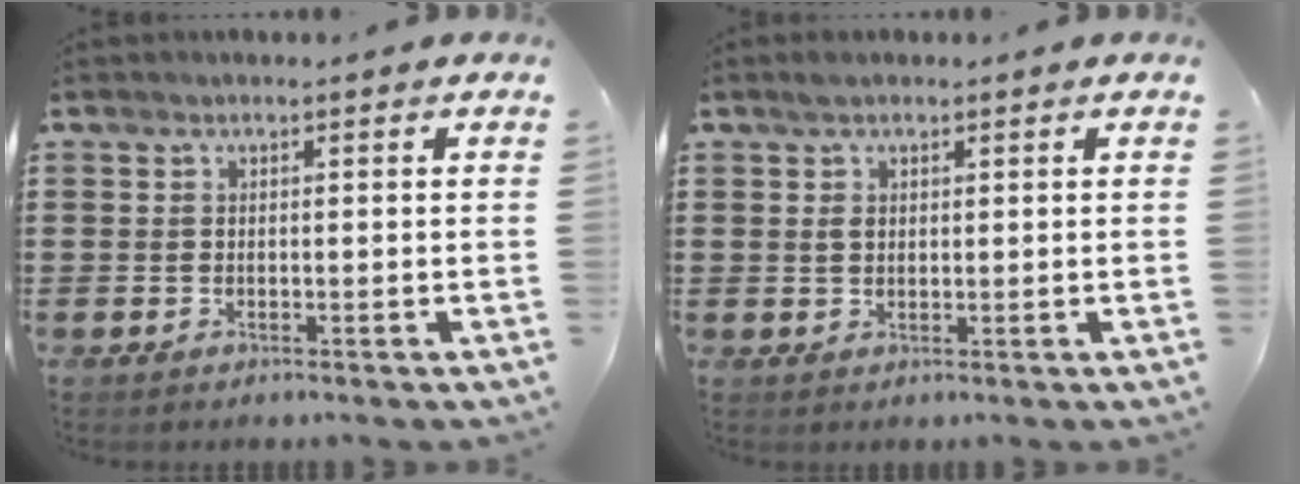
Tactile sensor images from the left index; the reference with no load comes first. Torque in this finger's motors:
{"motor_torque": [0.99, -1.15, 0.15, 0.02]}